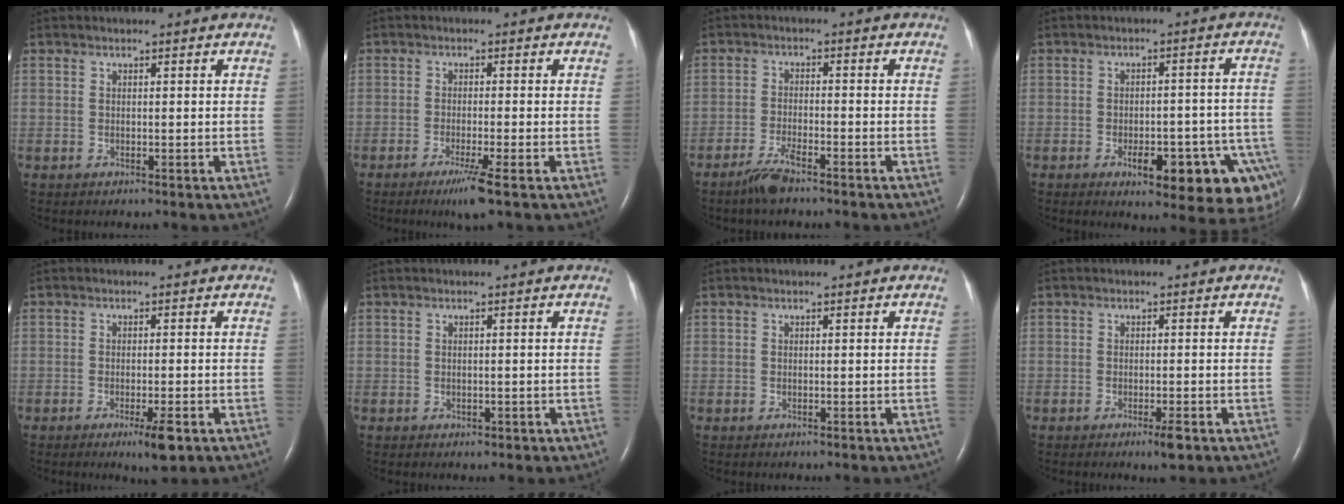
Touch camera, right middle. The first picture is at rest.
{"total": 3.9, "force": [-2.3, -0.6, 3.1], "torque": [-0.062, -0.015, -0.043]}
{"total": 4.2, "force": [-3.3, 0.4, 2.5], "torque": [-0.060, -0.006, -0.063]}
{"total": 15.4, "force": [-8.5, 5.2, 11.8], "torque": [-0.061, 0.027, -0.098]}
{"total": 4.3, "force": [-2.3, 0.3, 3.7], "torque": [-0.061, -0.011, -0.034]}
{"total": 0.9, "force": [-0.2, 0.7, 0.4], "torque": [-0.003, 0.001, 0.001]}
{"total": 0.0}
{"total": 2.0, "force": [-1.1, 0.1, 1.7], "torque": [-0.028, -0.004, -0.016]}